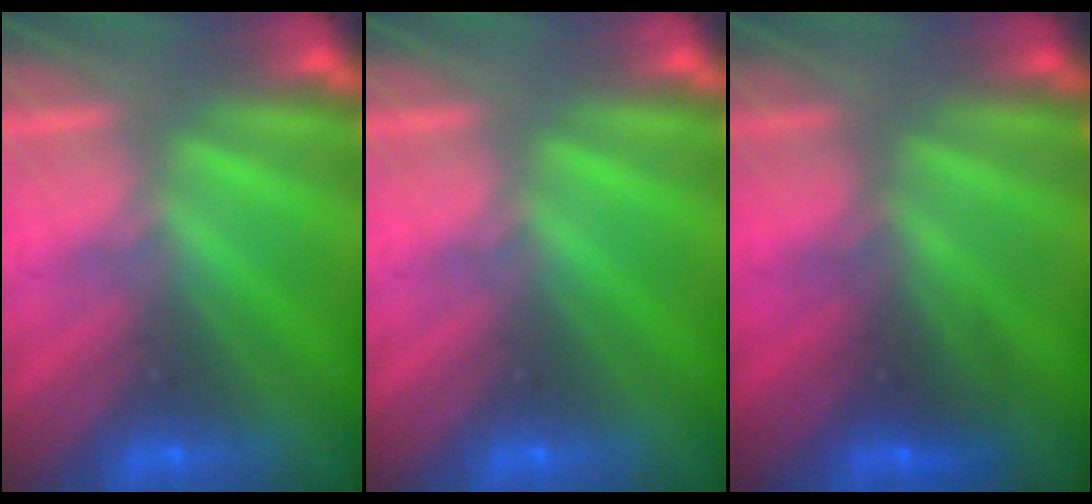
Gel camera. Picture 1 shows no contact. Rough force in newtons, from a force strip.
{"total": 0.0}
{"total": 2.6}